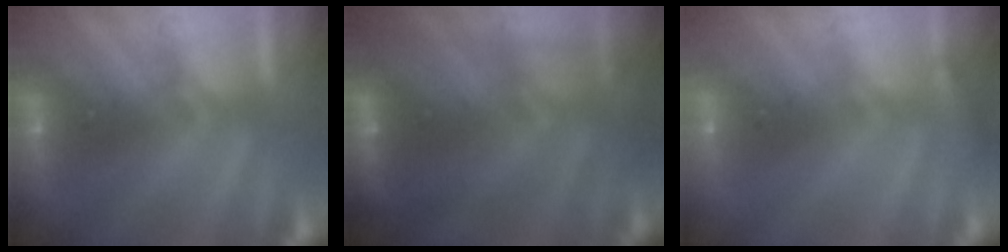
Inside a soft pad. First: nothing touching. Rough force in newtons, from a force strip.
{"total": 5.7}
{"total": 2.3}